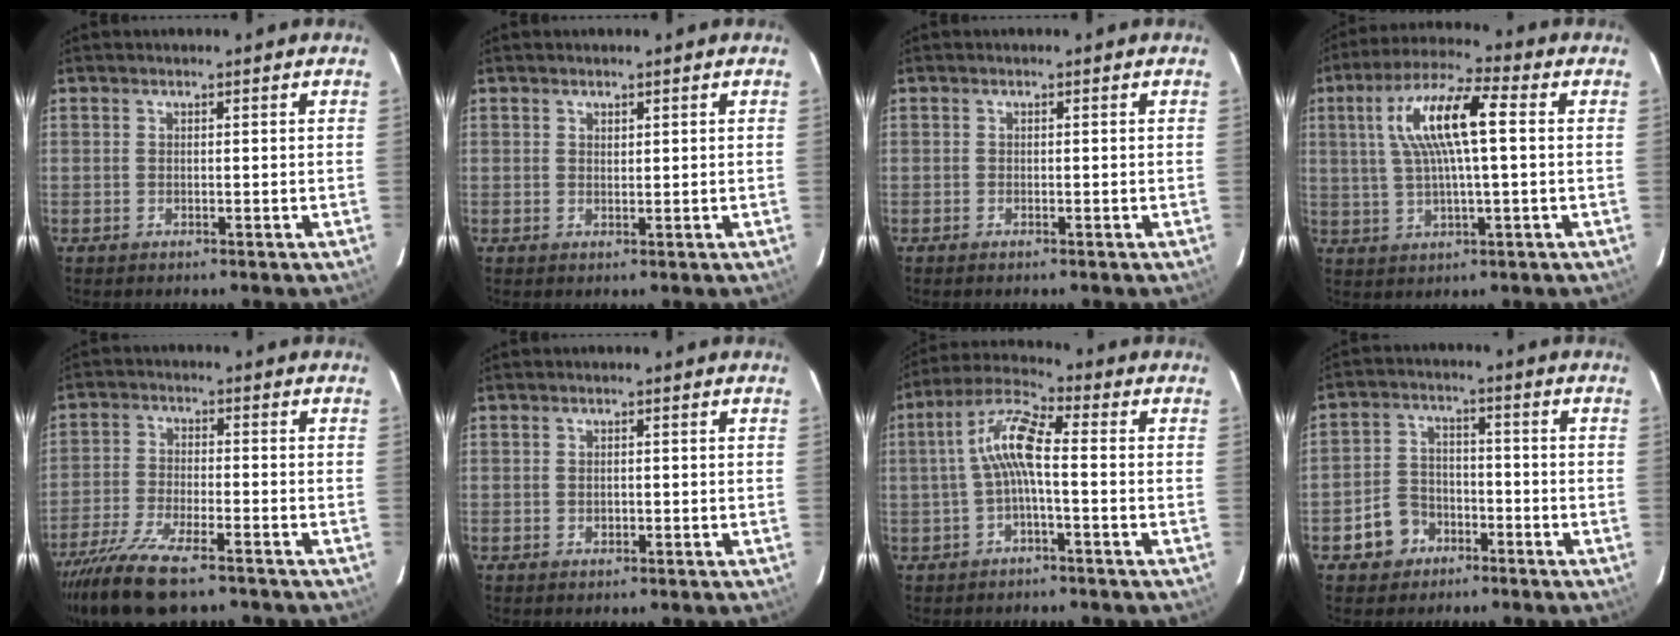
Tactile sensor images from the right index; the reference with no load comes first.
{"total": 0.7, "force": [0.5, 0.4, 0.2], "torque": [-0.003, 0.002, 0.009]}
{"total": 0.6, "force": [-0.5, 0.1, 0.3], "torque": [-0.006, -0.001, -0.010]}
{"total": 12.5, "force": [2.3, 2.5, 12.1], "torque": [-0.228, 0.020, 0.042]}
{"total": 13.9, "force": [-10.6, 3.5, 8.3], "torque": [-0.188, -0.045, -0.196]}
{"total": 1.1, "force": [-0.2, 0.9, 0.7], "torque": [-0.011, 0.002, -0.002]}
{"total": 8.2, "force": [-0.8, 1.7, 7.9], "torque": [-0.174, 0.022, -0.017]}
{"total": 7.0, "force": [-3.8, 5.6, 1.9], "torque": [-0.060, 0.026, -0.055]}